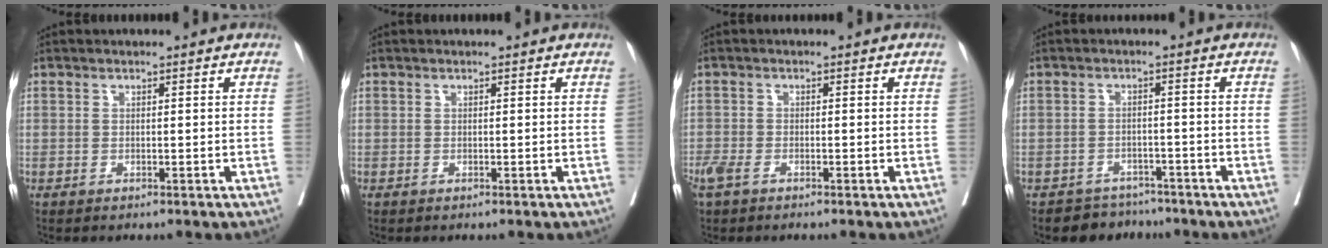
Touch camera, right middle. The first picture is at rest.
{"total": 0.0}
{"total": 3.6, "force": [-2.4, 1.5, 2.2], "torque": [-0.052, -0.008, -0.046]}
{"total": 4.9, "force": [-4.2, 2.3, -0.4], "torque": [0.015, 0.009, -0.064]}